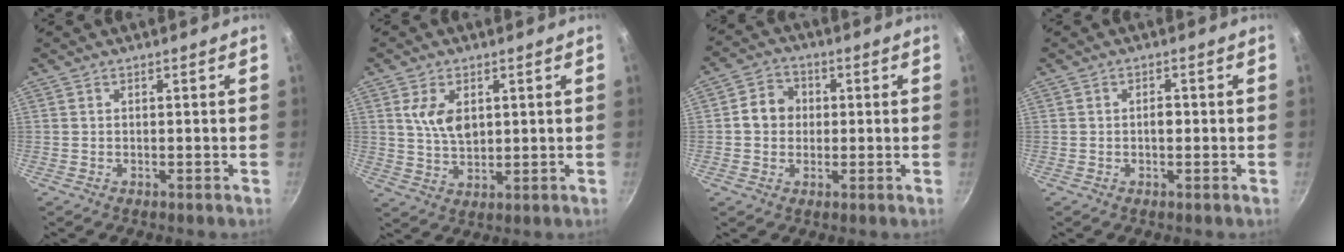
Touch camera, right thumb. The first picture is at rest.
{"total": 6.4, "force": [2.0, 3.8, 4.8], "torque": [-0.077, -0.011, 0.046]}
{"total": 6.3, "force": [0.3, 5.6, 3.0], "torque": [-0.035, 0.015, -0.002]}
{"total": 1.6, "force": [-0.1, 0.9, 1.2], "torque": [-0.012, 0.004, -0.004]}